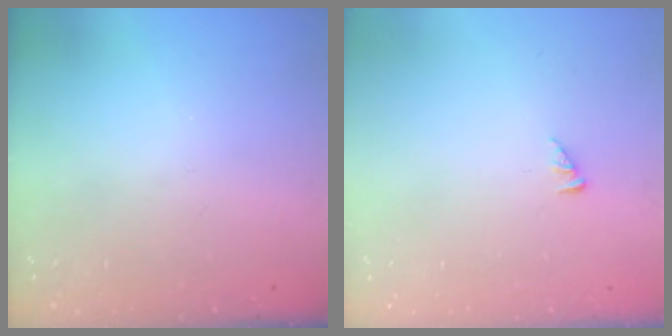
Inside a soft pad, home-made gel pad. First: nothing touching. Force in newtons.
{"total": 0.7, "press": 0.7, "slide": 0.1}